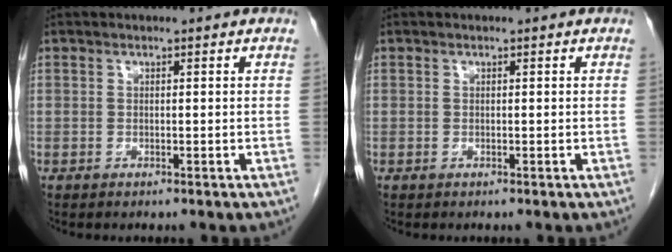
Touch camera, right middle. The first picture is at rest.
{"total": 0.0}